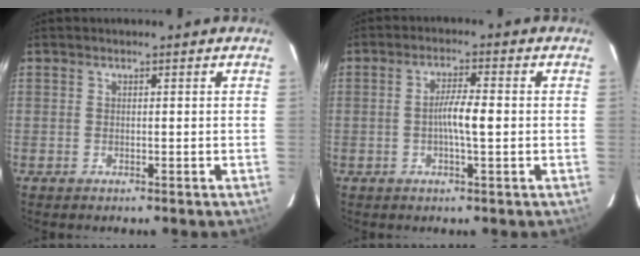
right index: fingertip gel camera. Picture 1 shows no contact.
{"total": 5.0, "force": [-0.5, 0.7, 4.9], "torque": [-0.092, 0.007, -0.010]}